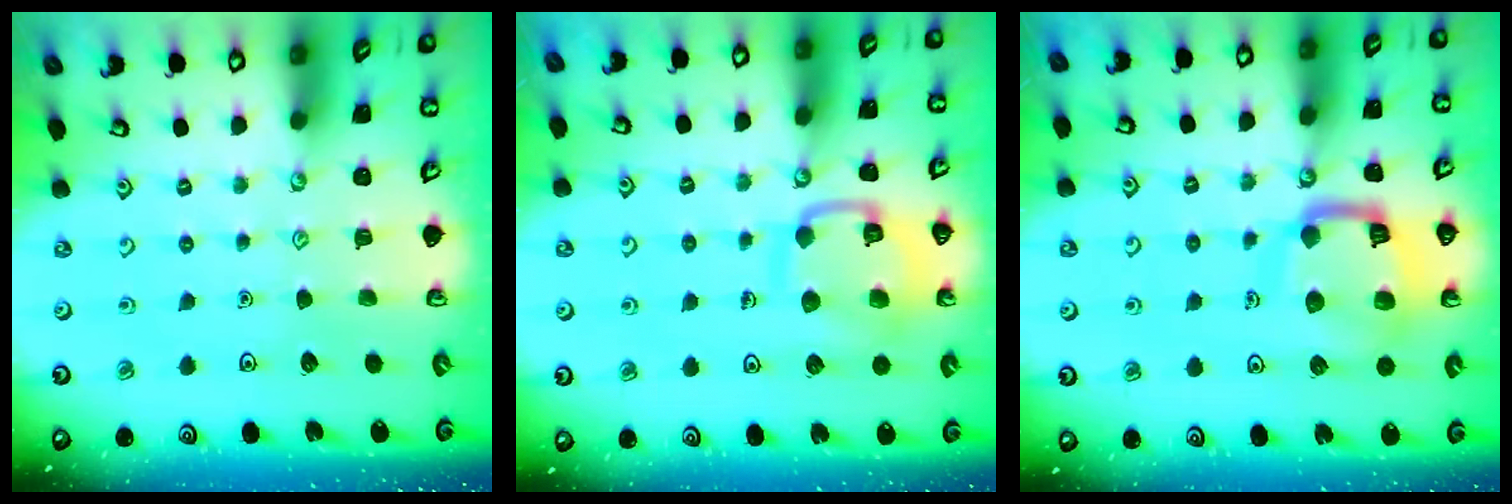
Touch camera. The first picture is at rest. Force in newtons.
{"total": 12.3, "press": 12.3, "slide": 0.9}
{"total": 14.8, "press": 14.7, "slide": 1.6}